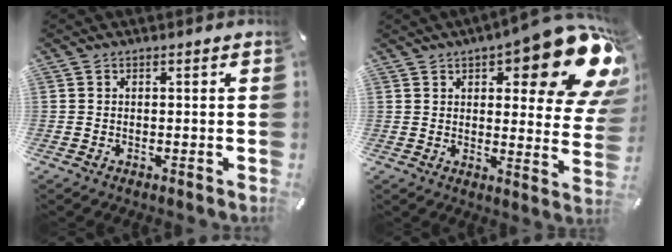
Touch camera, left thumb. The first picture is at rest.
{"total": 20.1, "force": [11.1, 6.6, 15.4], "torque": [-0.191, -0.083, 0.176]}